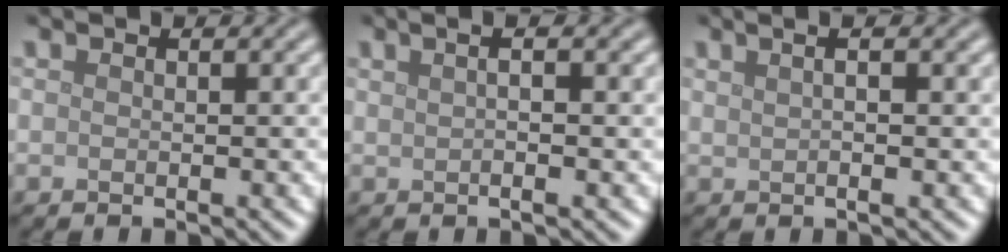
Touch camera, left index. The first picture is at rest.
{"total": 3.5, "force": [1.2, 1.5, 2.9], "torque": [-0.025, 0.017, 0.000]}
{"total": 3.6, "force": [1.5, 1.5, 2.8], "torque": [-0.027, 0.019, 0.003]}